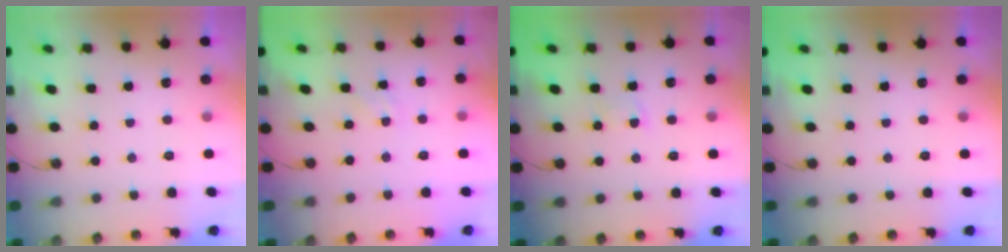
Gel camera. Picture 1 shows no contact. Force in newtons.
{"total": 1.1, "press": 1.1, "slide": 0.2}
{"total": 1.9, "press": 1.9, "slide": 0.3}
{"total": 0.0}